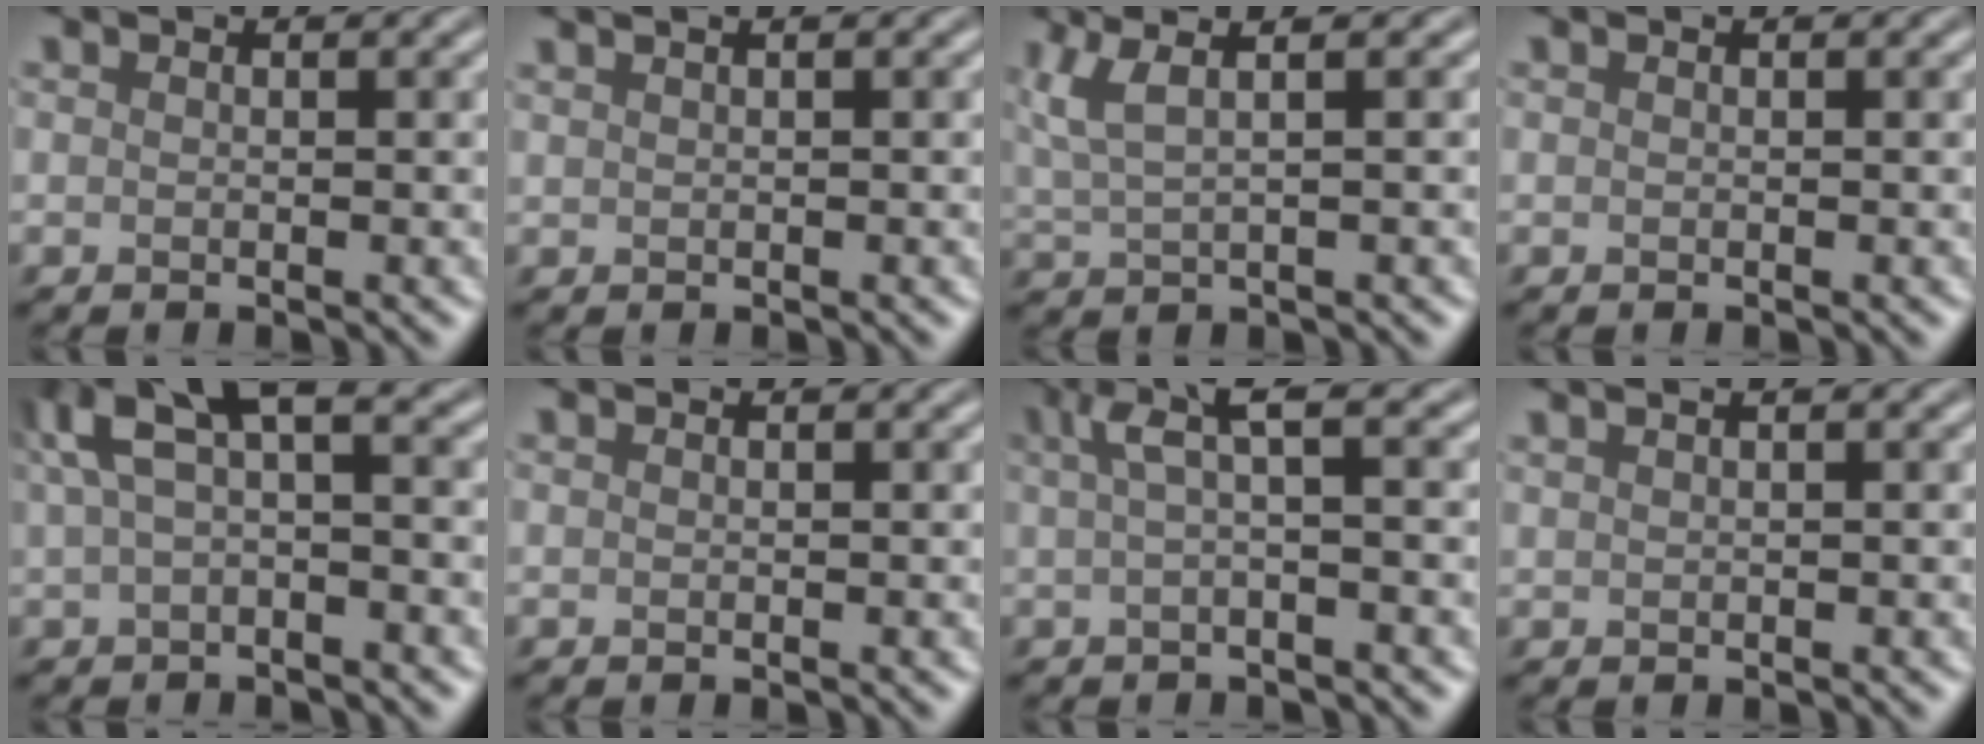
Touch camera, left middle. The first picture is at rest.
{"total": 2.7, "force": [1.6, 1.5, 1.6], "torque": [-0.011, 0.035, 0.005]}
{"total": 3.5, "force": [2.2, 0.7, 2.6], "torque": [-0.066, 0.022, 0.056]}
{"total": 0.0}
{"total": 4.7, "force": [2.2, 1.5, 3.9], "torque": [-0.086, 0.029, 0.047]}
{"total": 0.0}
{"total": 2.4, "force": [0.6, 0.0, 2.3], "torque": [-0.049, 0.017, 0.023]}
{"total": 3.0, "force": [1.8, 1.6, 1.8], "torque": [-0.011, 0.038, 0.007]}